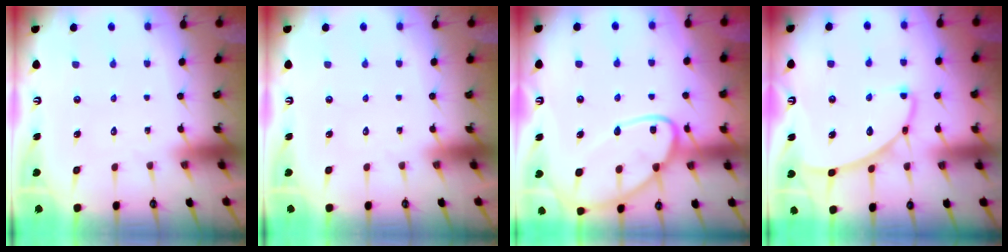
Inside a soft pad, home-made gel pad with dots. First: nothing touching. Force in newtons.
{"total": 0.0}
{"total": 17.3, "press": 17.2, "slide": 1.4}
{"total": 8.2, "press": 8.1, "slide": 0.6}